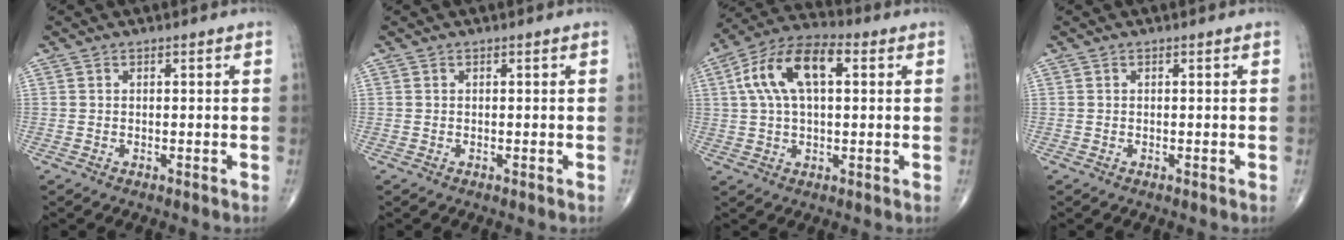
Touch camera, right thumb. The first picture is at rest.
{"total": 0.0}
{"total": 13.6, "force": [3.3, 6.8, 11.3], "torque": [-0.219, 0.031, 0.054]}
{"total": 0.0}